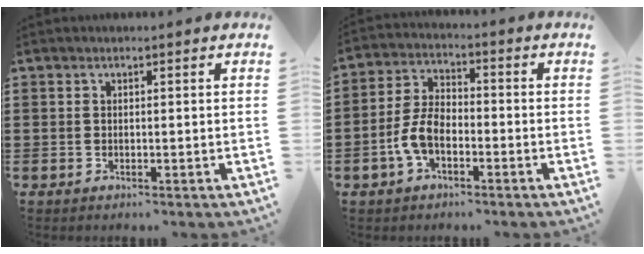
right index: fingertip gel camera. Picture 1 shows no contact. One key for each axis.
{"total": 6.6, "fx": -2.5, "fy": 3.6, "fz": 4.9, "tx": -0.127, "ty": -0.002, "tz": -0.056}